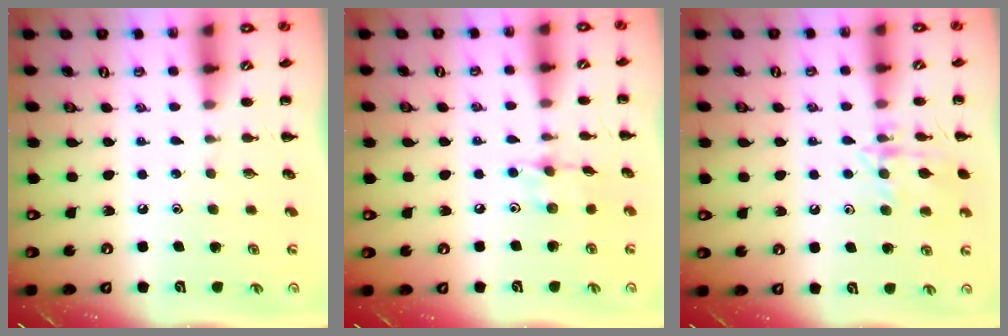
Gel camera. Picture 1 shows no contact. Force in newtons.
{"total": 6.3, "press": 6.3, "slide": 0.7}
{"total": 12.2, "press": 12.2, "slide": 0.6}